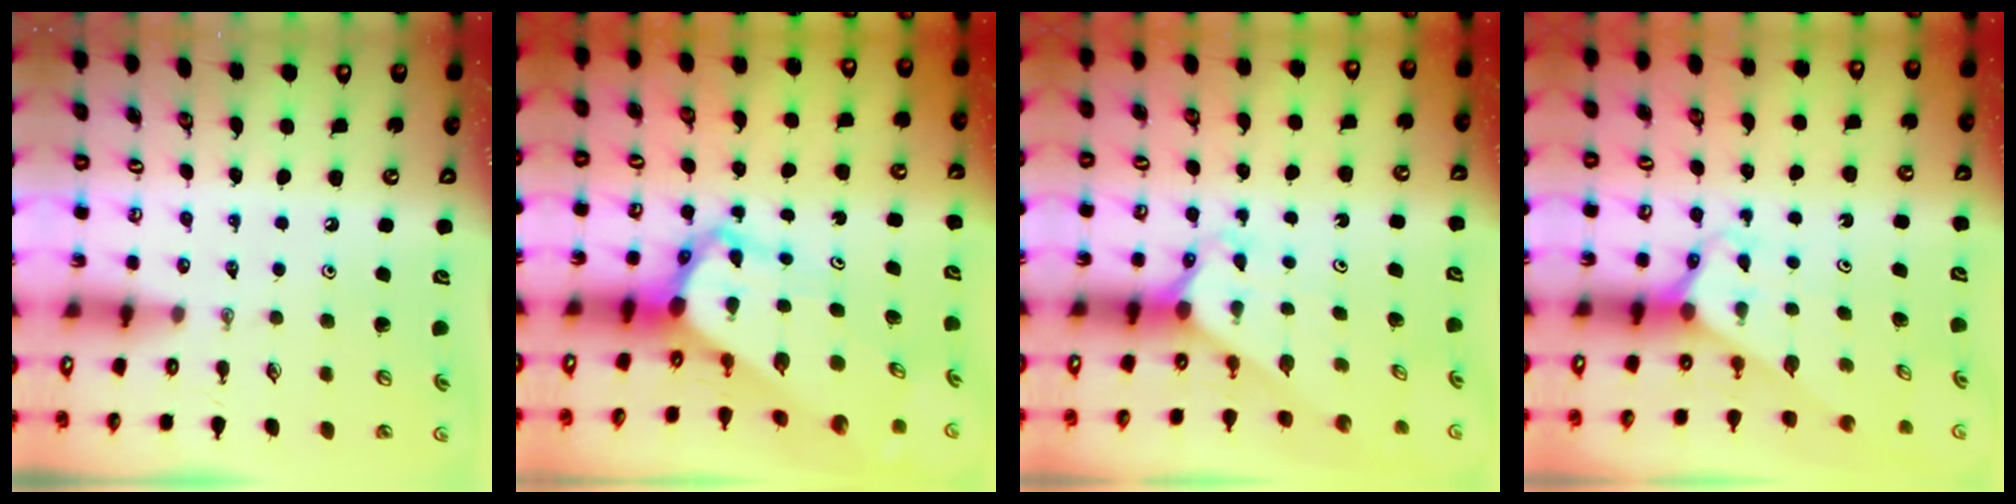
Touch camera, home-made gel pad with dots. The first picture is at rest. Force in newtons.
{"total": 7.0, "press": 7.0, "slide": 0.5}
{"total": 2.4, "press": 2.4, "slide": 0.2}
{"total": 2.6, "press": 2.6, "slide": 0.1}